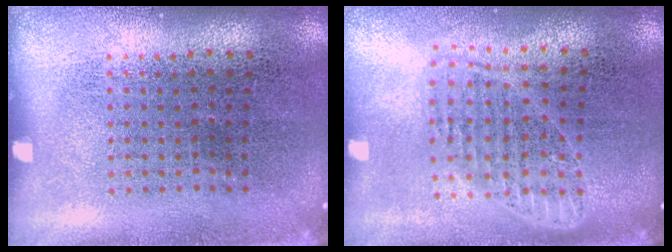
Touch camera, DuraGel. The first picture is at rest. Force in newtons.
{"total": 1.7, "press": 1.4, "slide": 0.9}